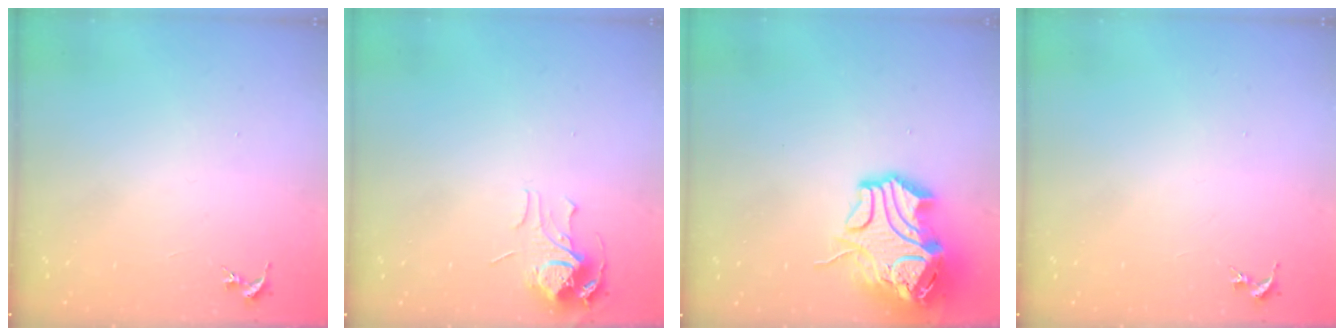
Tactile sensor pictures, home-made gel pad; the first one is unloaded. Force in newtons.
{"total": 7.1, "press": 7.1, "slide": 0.2}
{"total": 17.6, "press": 17.4, "slide": 2.5}
{"total": 0.0}